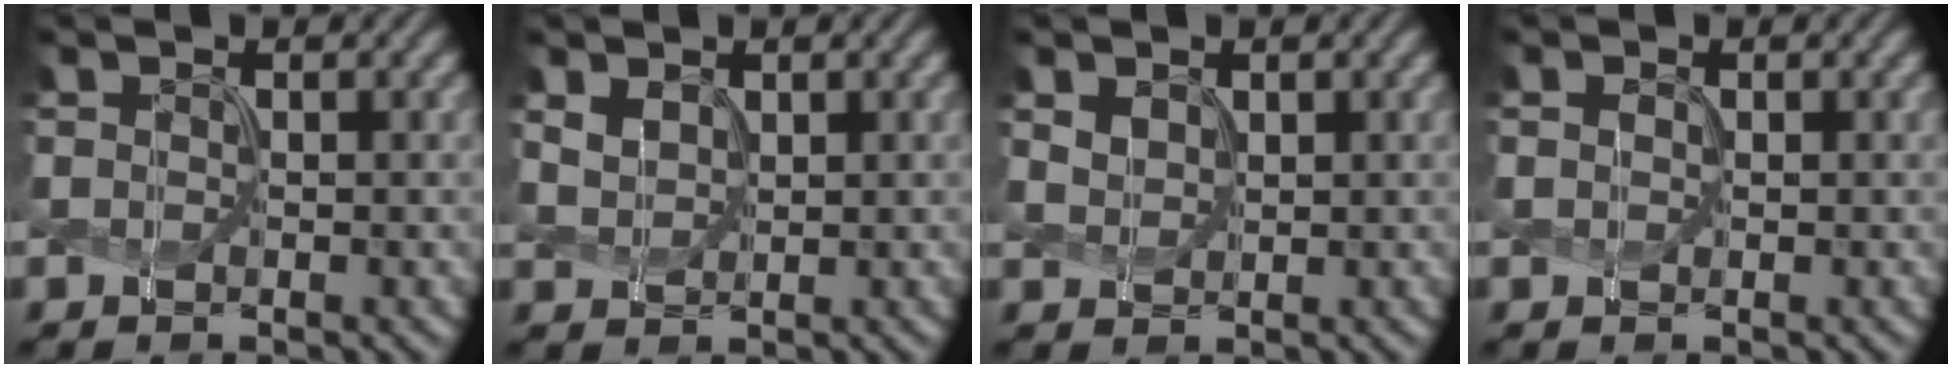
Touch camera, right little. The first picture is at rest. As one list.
[{"total": 1.4, "force": [0.7, 1.0, 0.7], "torque": [-0.026, 0.004, 0.021]}, {"total": 1.4, "force": [0.7, 1.0, 0.7], "torque": [-0.024, 0.004, 0.019]}, {"total": 0.0}]